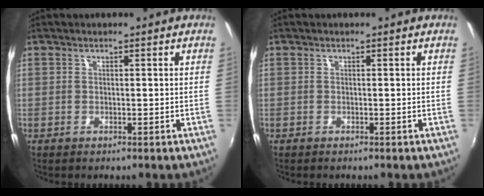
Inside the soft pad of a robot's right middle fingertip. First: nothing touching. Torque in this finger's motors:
{"motor_torque": [-0.17, -0.16, -0.05, -0.01]}